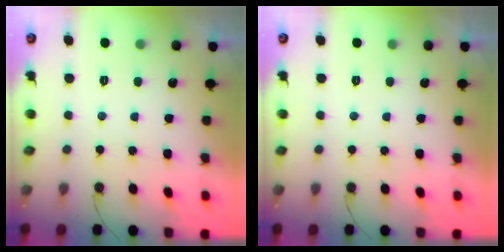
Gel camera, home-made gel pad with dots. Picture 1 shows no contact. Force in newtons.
{"total": 0.0}